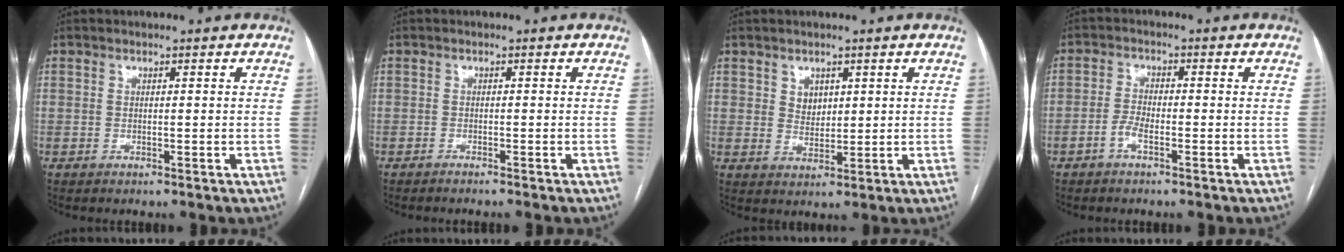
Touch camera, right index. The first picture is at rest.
{"total": 2.1, "force": [-1.9, -0.2, 1.0], "torque": [-0.013, 0.002, -0.022]}
{"total": 2.9, "force": [1.3, 2.2, 1.3], "torque": [-0.024, -0.001, 0.029]}
{"total": 2.7, "force": [-1.5, 0.7, 2.1], "torque": [-0.043, 0.004, -0.031]}